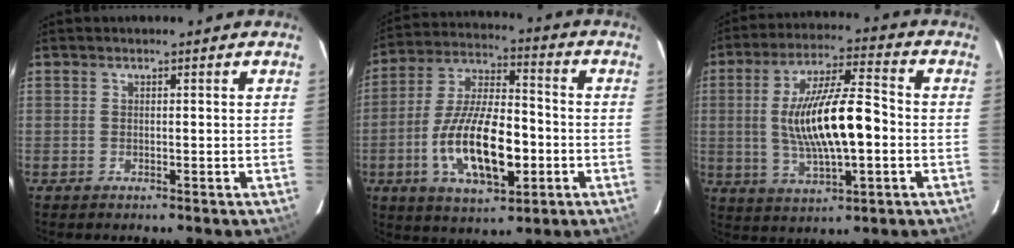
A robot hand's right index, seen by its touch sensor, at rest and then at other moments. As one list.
[{"total": 17.5, "force": [-4.8, 7.3, 15.2], "torque": [-0.299, -0.003, -0.079]}, {"total": 15.4, "force": [-1.3, 4.4, 14.7], "torque": [-0.275, 0.003, -0.016]}]